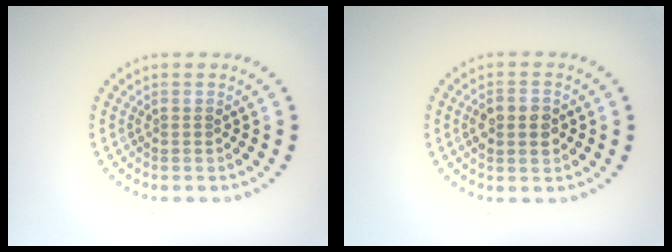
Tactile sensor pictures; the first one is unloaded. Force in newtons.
{"total": 3.0, "press": 3.0, "slide": 0.0}